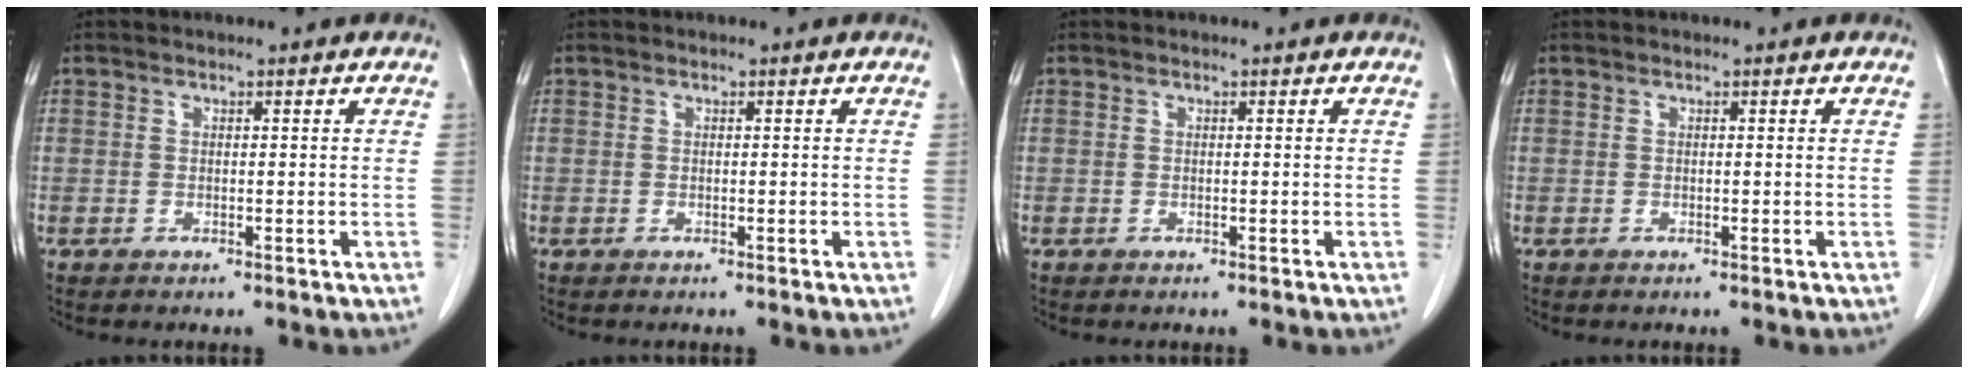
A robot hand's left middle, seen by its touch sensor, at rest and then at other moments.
{"total": 0.0}
{"total": 0.0}
{"total": 0.0}